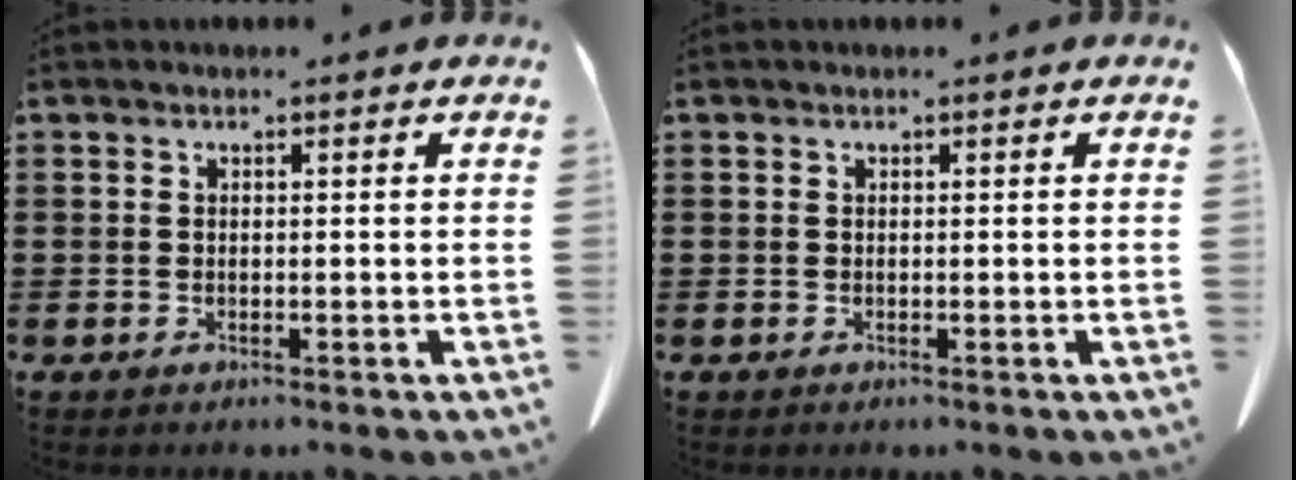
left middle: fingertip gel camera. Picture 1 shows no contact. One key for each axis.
{"total": 0.0}